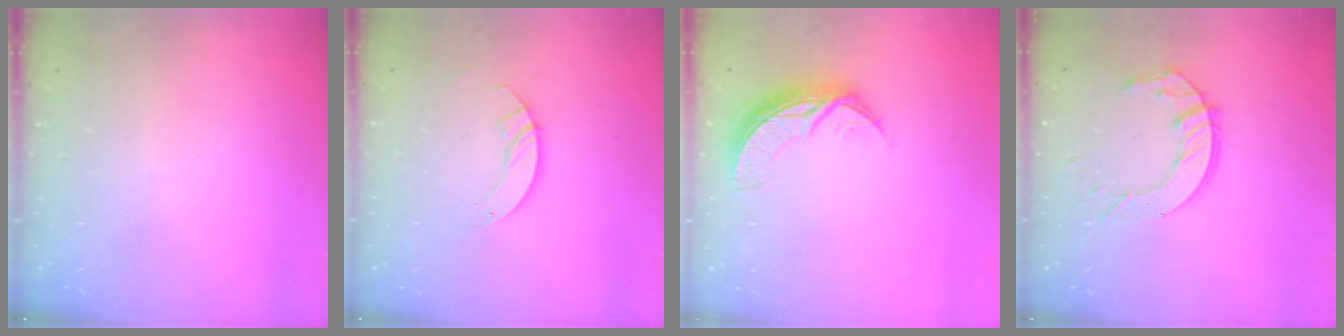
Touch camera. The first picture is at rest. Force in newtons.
{"total": 3.8, "press": 3.7, "slide": 0.4}
{"total": 8.8, "press": 8.8, "slide": 0.4}
{"total": 8.9, "press": 8.9, "slide": 0.7}